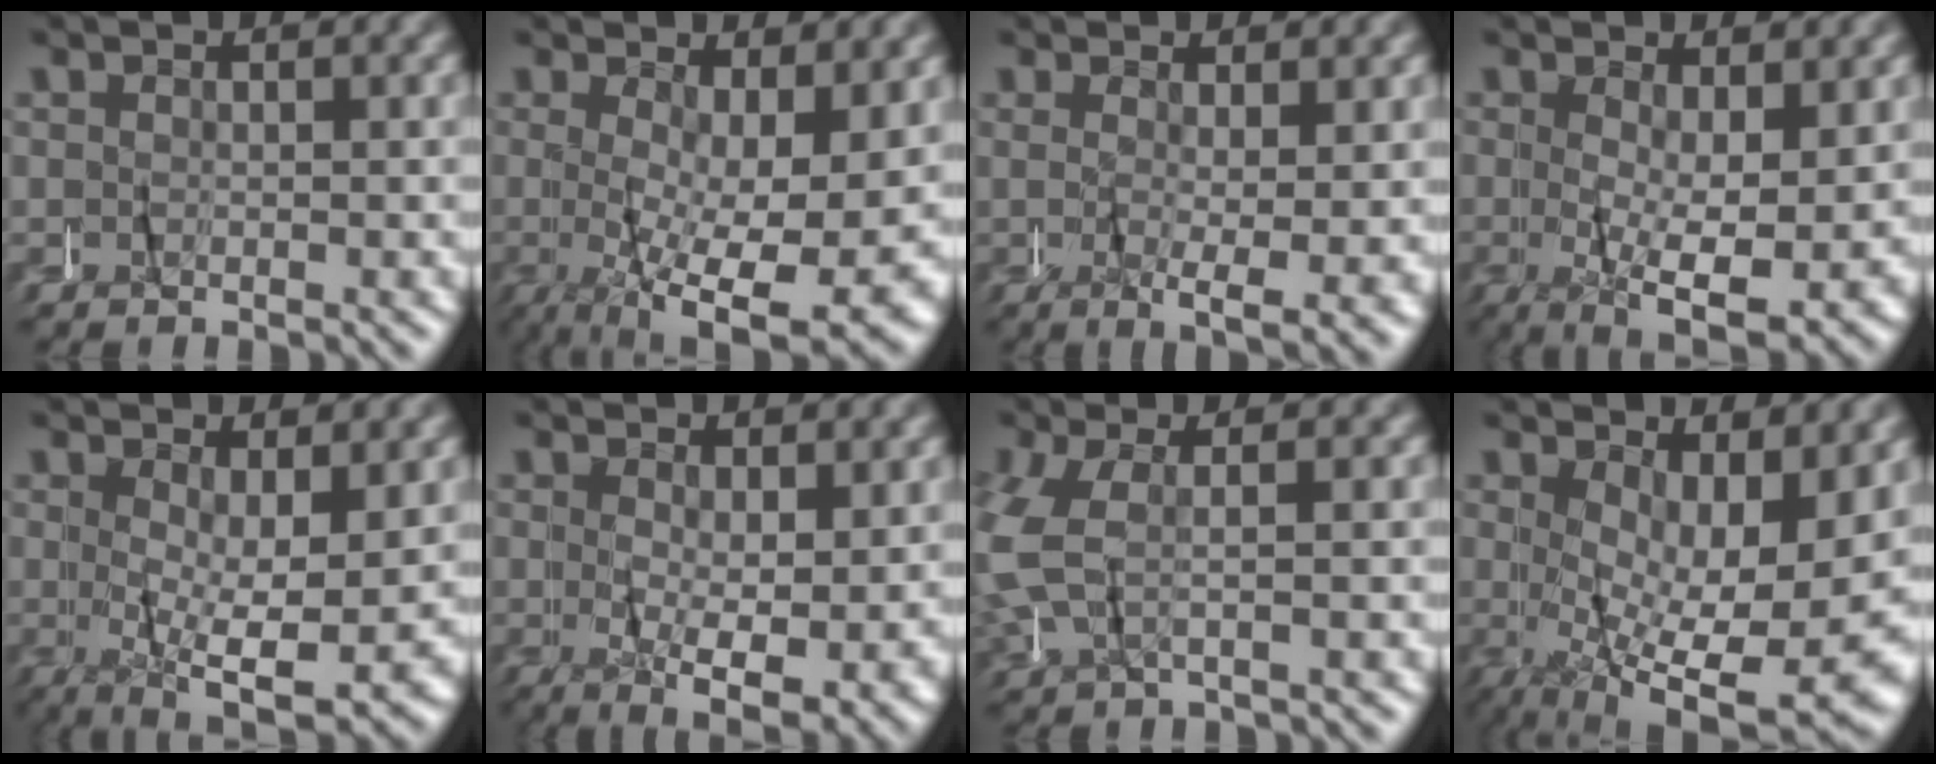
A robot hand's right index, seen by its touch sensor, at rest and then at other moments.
{"total": 8.9, "force": [-1.6, 2.8, 8.3], "torque": [-0.121, -0.027, -0.013]}
{"total": 3.7, "force": [-0.3, -0.4, 3.6], "torque": [-0.055, -0.008, -0.002]}
{"total": 7.9, "force": [-1.5, 3.1, 7.1], "torque": [-0.103, -0.027, -0.016]}
{"total": 7.3, "force": [-1.2, 2.7, 6.7], "torque": [-0.096, -0.027, -0.010]}
{"total": 6.3, "force": [-0.8, 2.0, 5.9], "torque": [-0.086, -0.021, -0.007]}
{"total": 2.9, "force": [-0.3, 1.6, 2.5], "torque": [-0.083, -0.002, -0.003]}
{"total": 10.9, "force": [-0.7, 4.0, 10.1], "torque": [-0.134, -0.022, 0.000]}